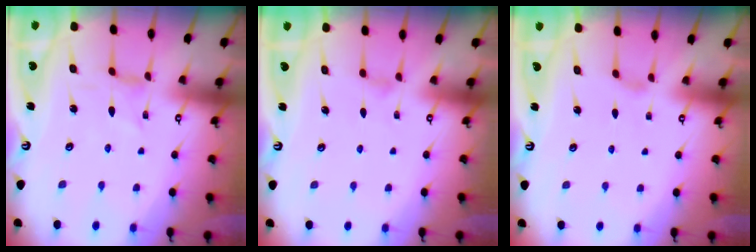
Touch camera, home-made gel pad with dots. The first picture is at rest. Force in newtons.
{"total": 0.0}
{"total": 1.0, "press": 1.0, "slide": 0.3}